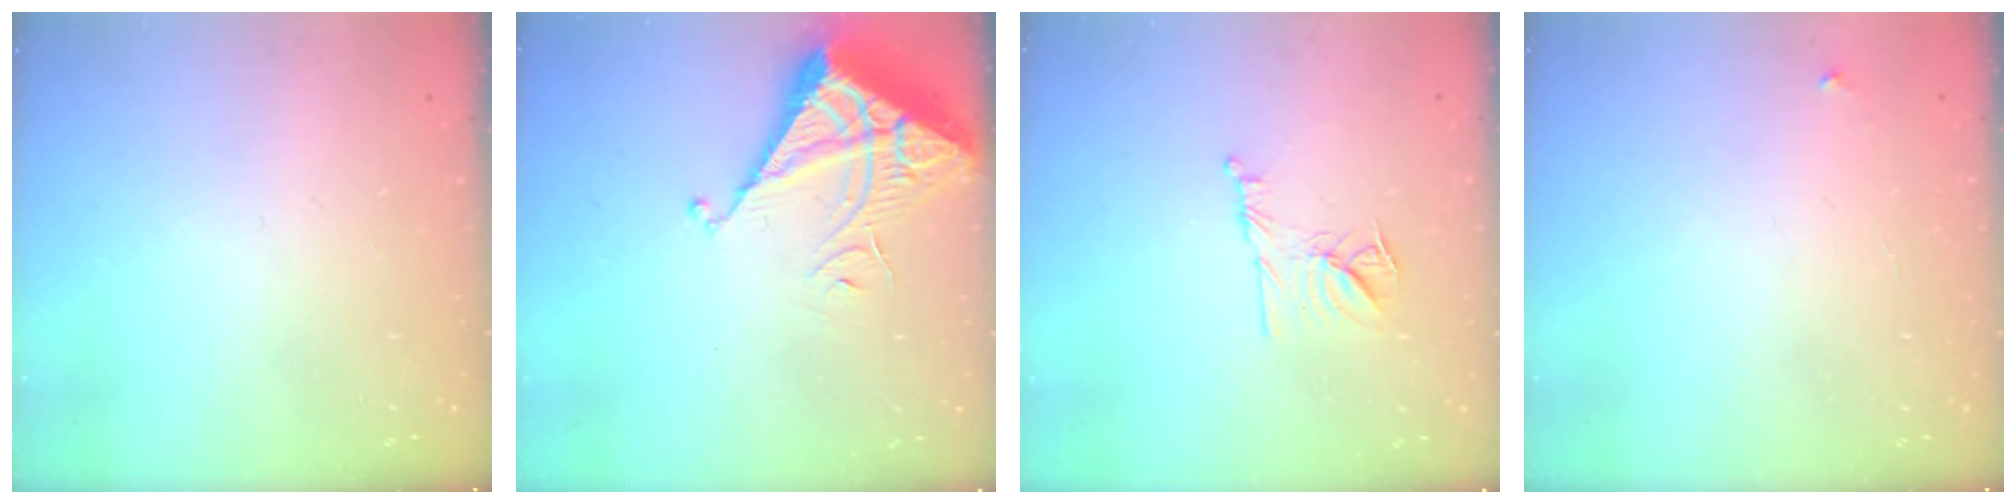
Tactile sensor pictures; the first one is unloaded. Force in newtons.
{"total": 7.0, "press": 7.0, "slide": 0.6}
{"total": 9.6, "press": 9.6, "slide": 0.9}
{"total": 2.2, "press": 2.2, "slide": 0.1}